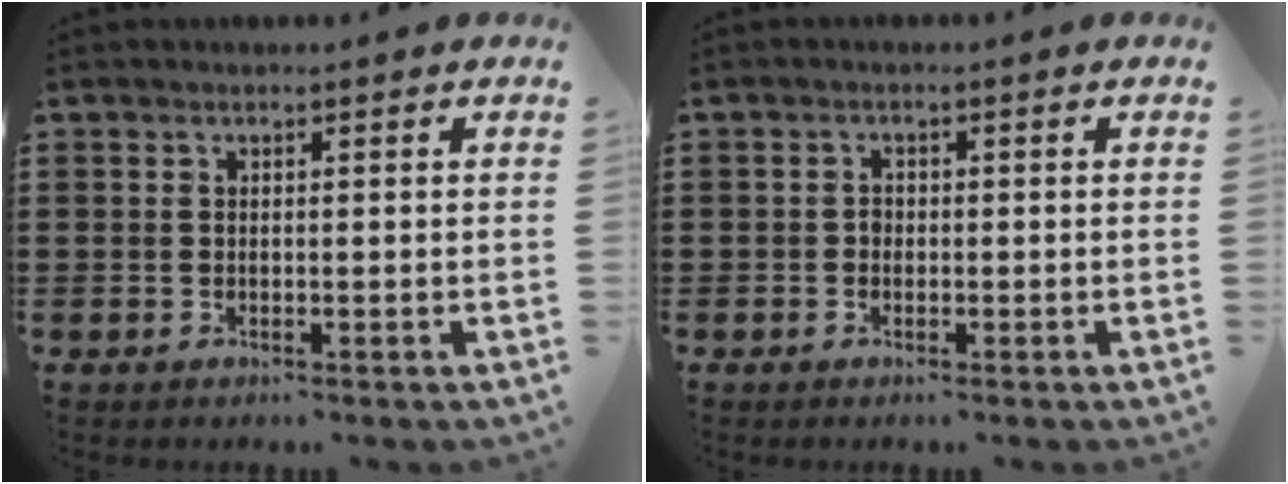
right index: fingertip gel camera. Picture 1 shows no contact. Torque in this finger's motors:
{"motor_torque": [0.24, -0.18, 0.00, 0.01]}